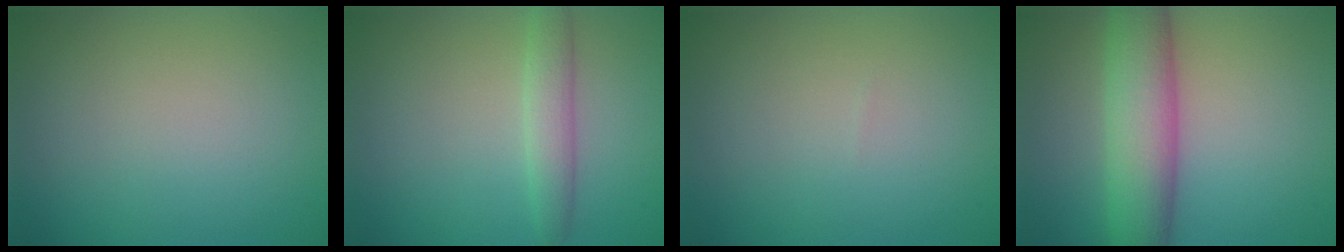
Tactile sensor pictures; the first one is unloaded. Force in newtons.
{"total": 2.5, "press": 2.5, "slide": 0.0}
{"total": 0.0}
{"total": 7.2, "press": 7.2, "slide": 0.3}